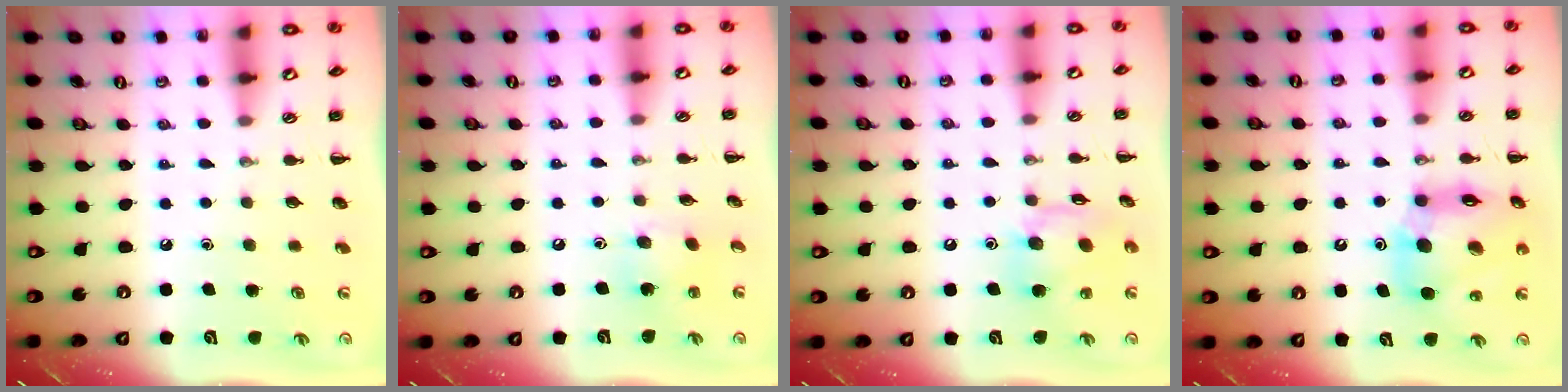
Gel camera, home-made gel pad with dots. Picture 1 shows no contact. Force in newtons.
{"total": 6.6, "press": 6.4, "slide": 1.6}
{"total": 13.2, "press": 12.9, "slide": 2.9}
{"total": 14.8, "press": 14.1, "slide": 4.4}